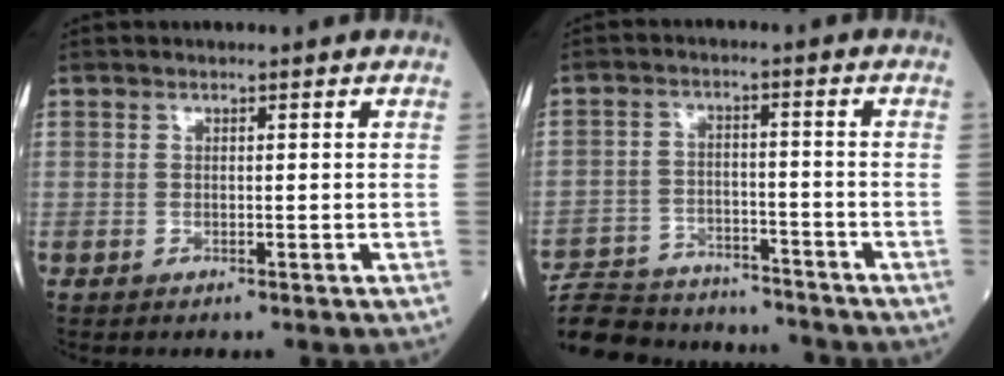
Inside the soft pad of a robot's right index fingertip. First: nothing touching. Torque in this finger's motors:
{"motor_torque": [-0.10, -0.40, -0.48, -0.21]}